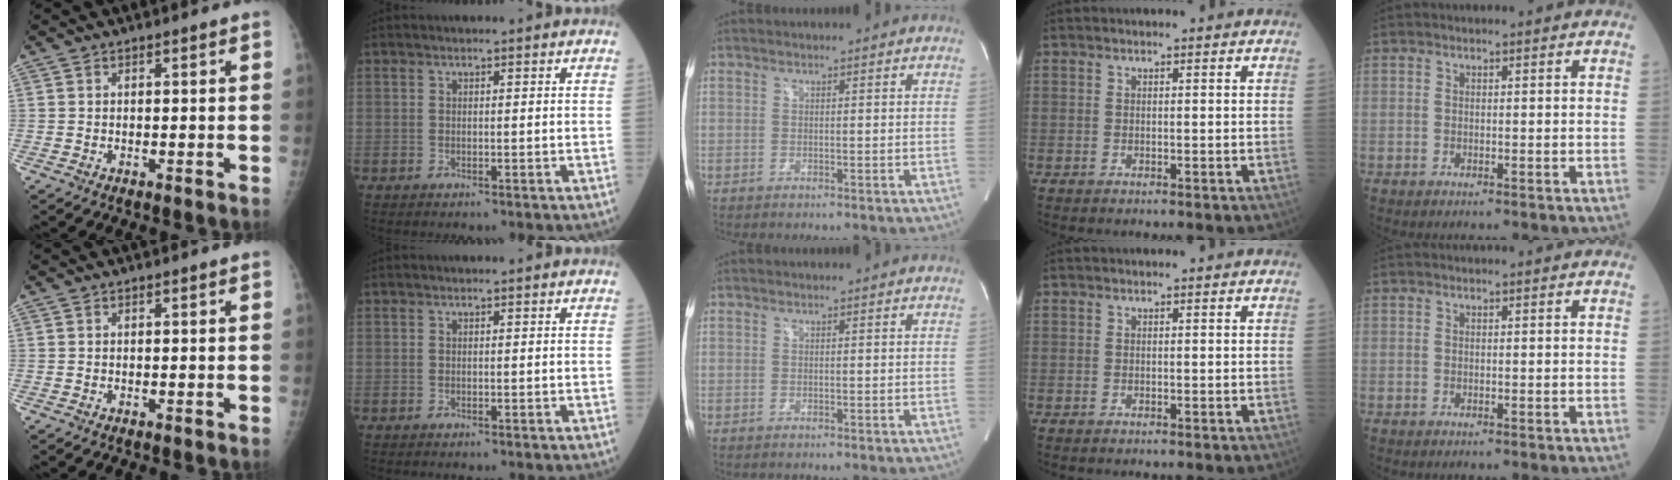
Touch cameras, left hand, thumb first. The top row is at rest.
{}